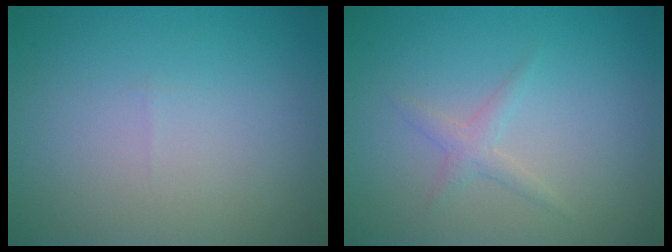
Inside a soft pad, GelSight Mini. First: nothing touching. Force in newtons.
{"total": 1.3, "press": 1.3, "slide": 0.0}